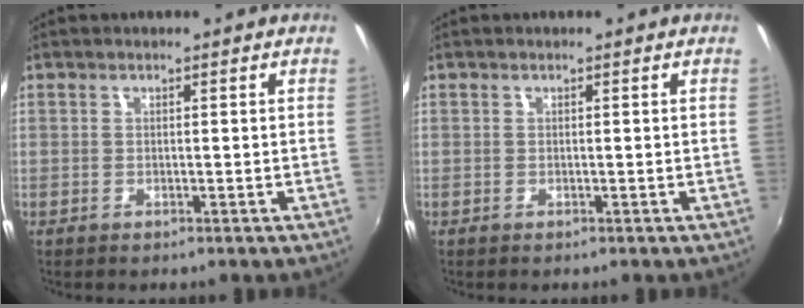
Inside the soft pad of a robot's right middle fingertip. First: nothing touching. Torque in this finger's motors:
{"motor_torque": [-0.06, 0.14, -0.01, 0.00]}